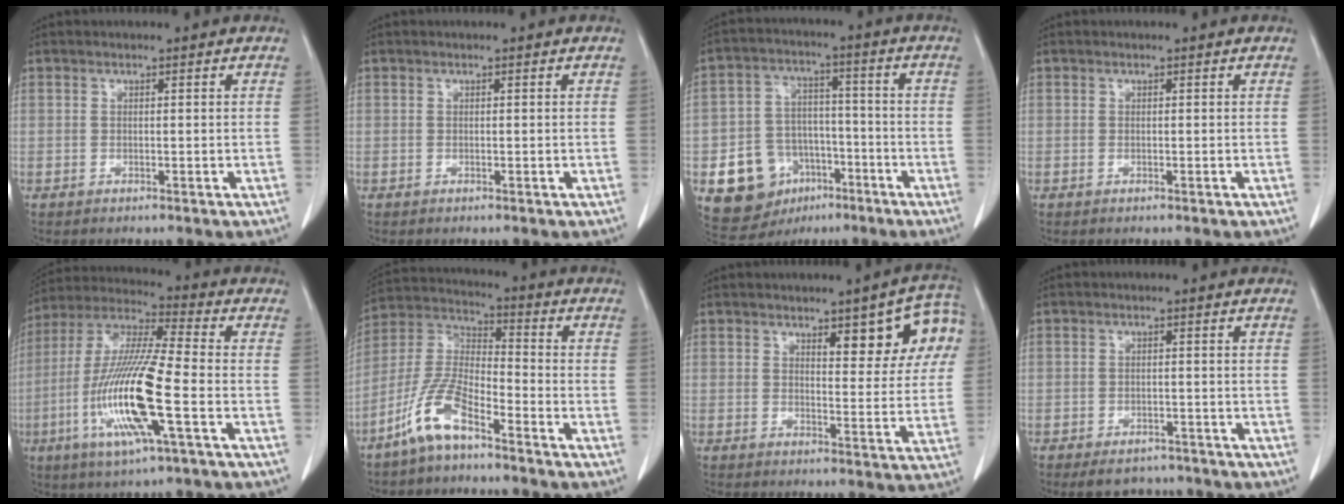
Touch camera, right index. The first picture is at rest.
{"total": 0.0}
{"total": 11.7, "force": [-5.1, 9.5, 4.4], "torque": [-0.081, 0.030, -0.072]}
{"total": 0.0}
{"total": 16.9, "force": [-4.7, 1.1, 16.2], "torque": [-0.336, -0.014, -0.090]}
{"total": 9.8, "force": [-6.6, 2.3, 6.9], "torque": [-0.163, -0.005, -0.137]}
{"total": 9.9, "force": [4.6, 2.8, 8.3], "torque": [-0.096, 0.009, 0.055]}
{"total": 4.9, "force": [-4.3, 2.2, 1.1], "torque": [-0.009, 0.000, -0.060]}